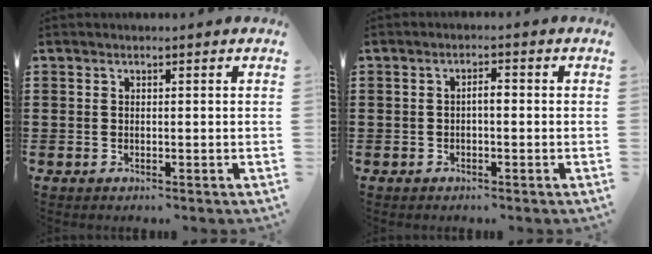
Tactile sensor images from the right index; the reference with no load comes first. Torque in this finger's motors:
{"motor_torque": [0.58, -0.33, 0.01, 0.06]}